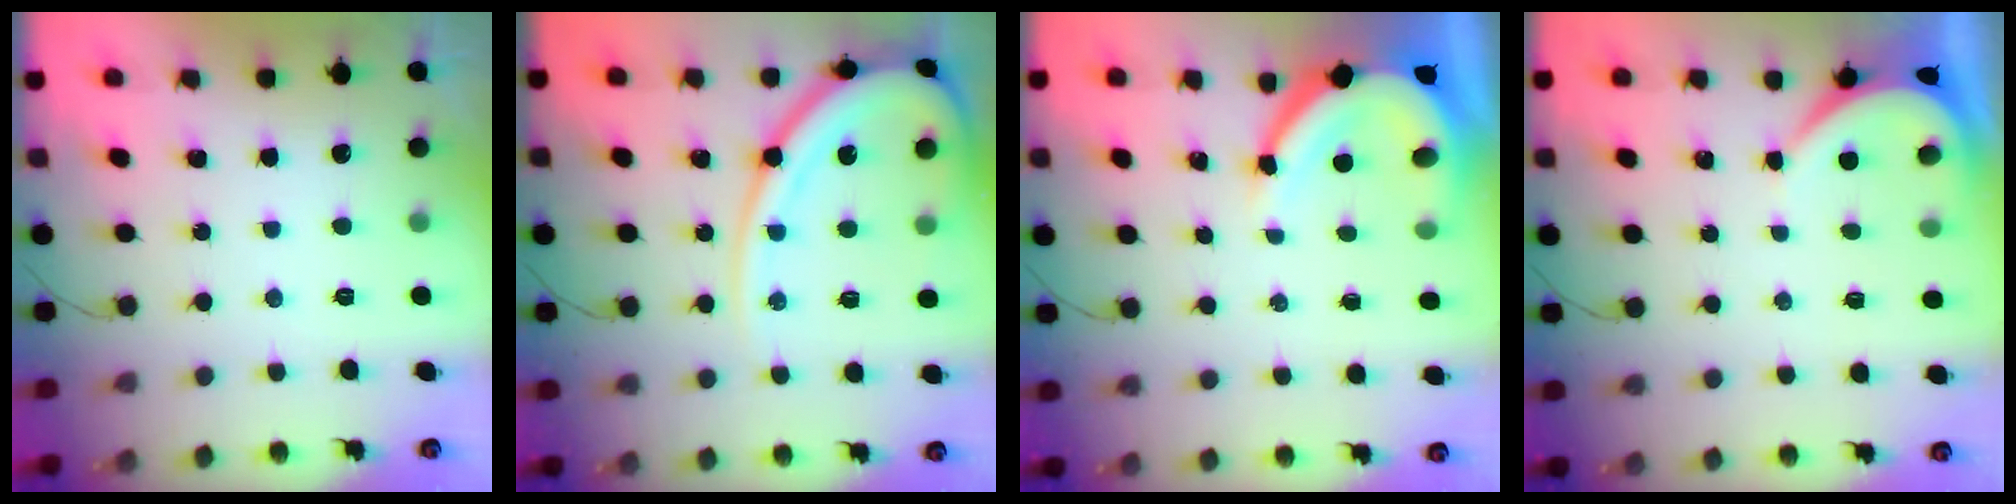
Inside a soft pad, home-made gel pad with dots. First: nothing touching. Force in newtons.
{"total": 16.9, "press": 16.8, "slide": 1.9}
{"total": 10.4, "press": 10.4, "slide": 1.3}
{"total": 3.9, "press": 3.9, "slide": 0.6}